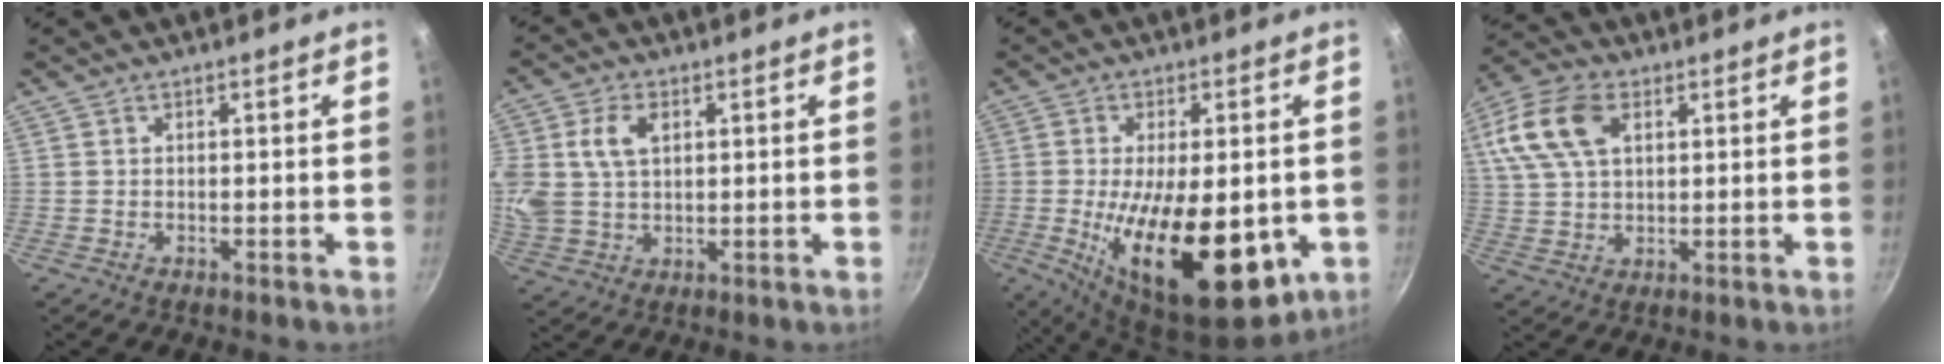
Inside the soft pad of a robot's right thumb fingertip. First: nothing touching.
{"total": 13.9, "force": [3.4, 10.1, 8.9], "torque": [-0.194, 0.015, 0.069]}
{"total": 20.8, "force": [-4.0, 9.3, 18.2], "torque": [-0.281, -0.015, -0.053]}
{"total": 12.8, "force": [4.4, 7.8, 9.1], "torque": [-0.173, 0.009, 0.077]}